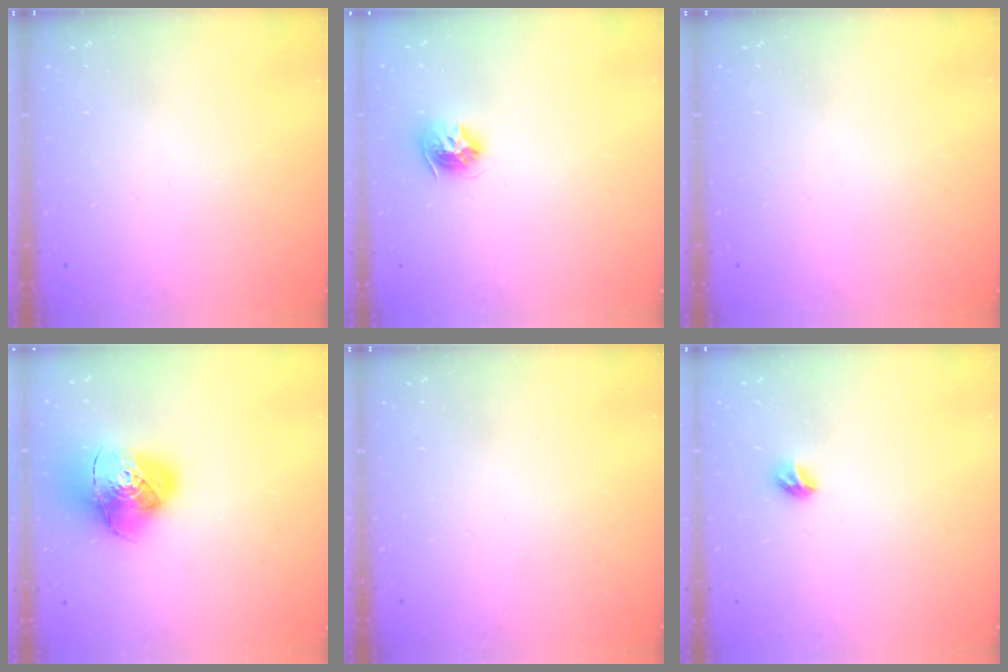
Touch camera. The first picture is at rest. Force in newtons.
{"total": 9.5, "press": 9.5, "slide": 0.4}
{"total": 0.0}
{"total": 15.3, "press": 15.2, "slide": 1.8}
{"total": 0.0}
{"total": 5.8, "press": 5.8, "slide": 0.7}